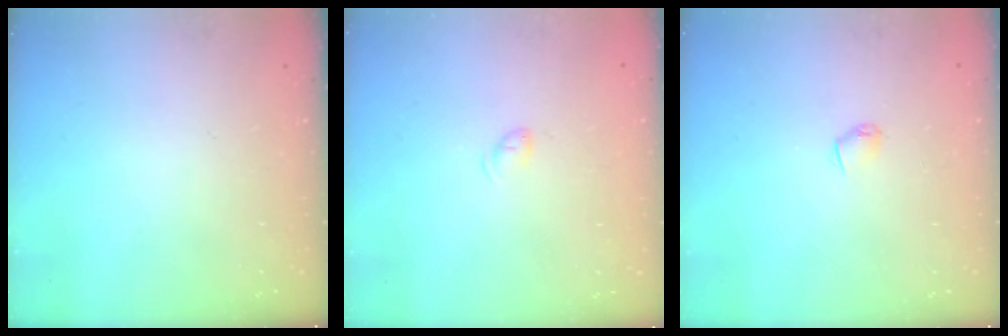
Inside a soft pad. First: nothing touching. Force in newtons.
{"total": 4.1, "press": 4.0, "slide": 0.9}
{"total": 3.8, "press": 3.7, "slide": 0.8}